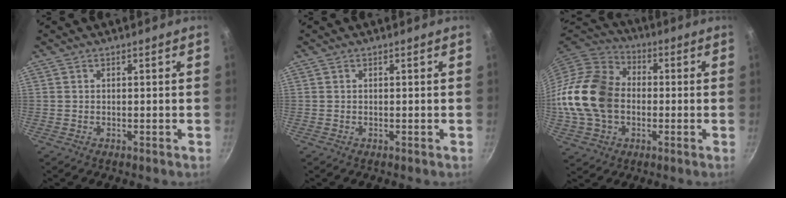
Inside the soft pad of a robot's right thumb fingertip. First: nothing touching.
{"total": 0.0}
{"total": 19.8, "force": [-1.3, 14.8, 13.1], "torque": [-0.248, 0.035, -0.031]}